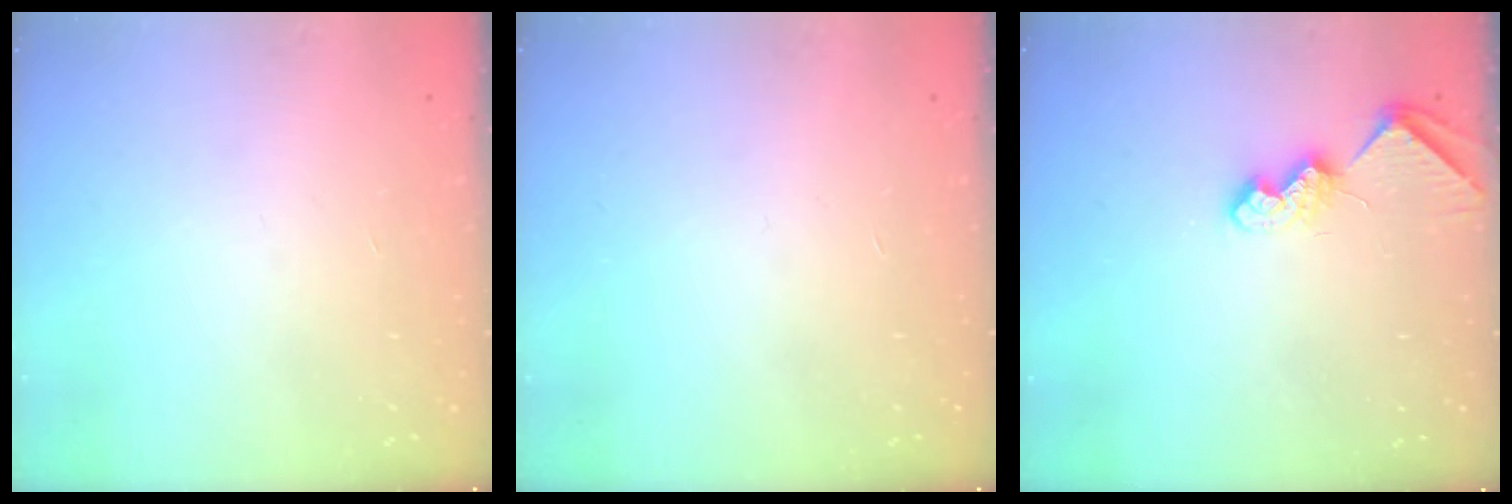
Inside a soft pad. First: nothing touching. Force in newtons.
{"total": 0.0}
{"total": 7.7, "press": 7.6, "slide": 0.9}